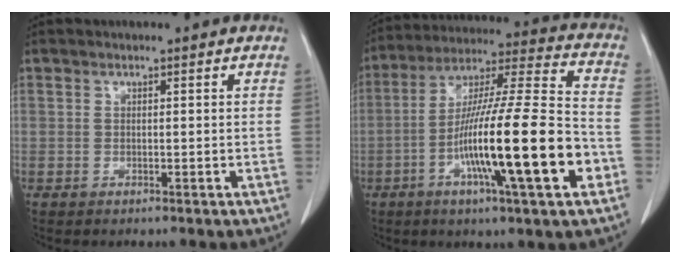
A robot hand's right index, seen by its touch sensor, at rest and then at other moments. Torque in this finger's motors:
{"motor_torque": [1.67, -0.47, 1.05, 0.21]}